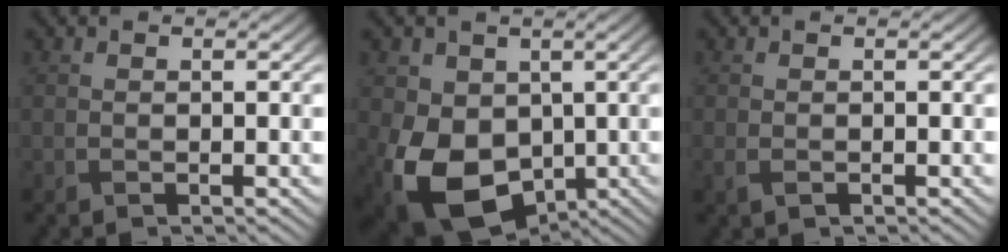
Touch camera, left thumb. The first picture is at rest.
{"total": 11.8, "force": [-2.2, 8.9, 7.5], "torque": [-0.164, -0.026, -0.040]}
{"total": 1.3, "force": [-0.6, 0.8, 0.8], "torque": [-0.025, -0.007, -0.008]}